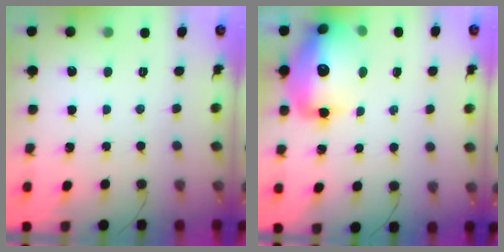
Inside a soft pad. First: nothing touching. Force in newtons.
{"total": 17.3, "press": 16.8, "slide": 3.9}